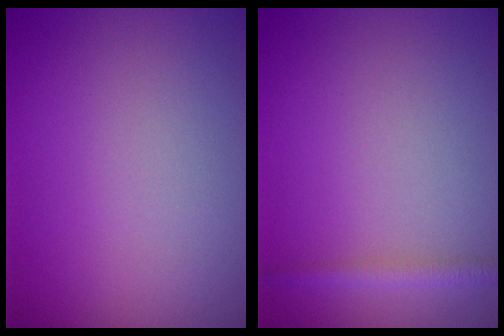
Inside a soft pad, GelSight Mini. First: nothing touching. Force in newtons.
{"total": 1.4, "press": 1.4, "slide": 0.1}